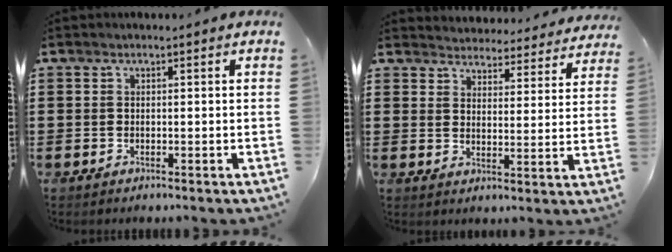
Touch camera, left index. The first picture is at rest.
{"total": 4.1, "force": [4.1, 0.1, -0.3], "torque": [-0.009, -0.034, 0.069]}